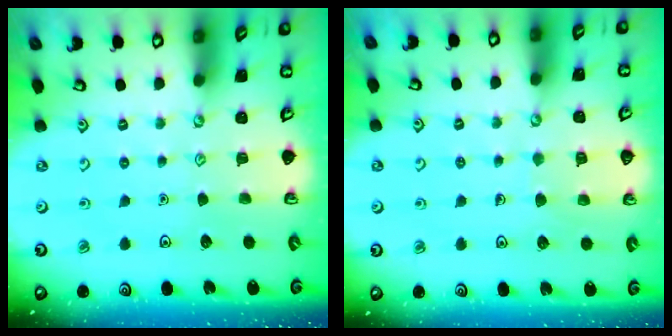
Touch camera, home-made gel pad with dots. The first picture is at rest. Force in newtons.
{"total": 4.6, "press": 4.6, "slide": 0.4}